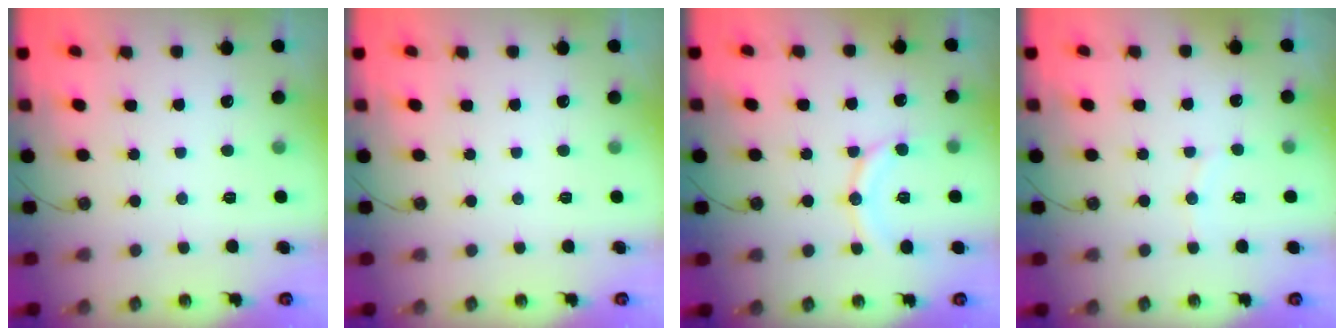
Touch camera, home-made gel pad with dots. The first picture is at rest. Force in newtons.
{"total": 0.0}
{"total": 10.8, "press": 10.8, "slide": 1.1}
{"total": 3.2, "press": 3.2, "slide": 0.1}